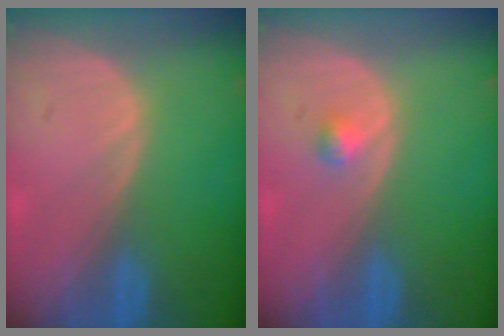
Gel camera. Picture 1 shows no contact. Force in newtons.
{"total": 1.1, "press": 1.1, "slide": 0.1}